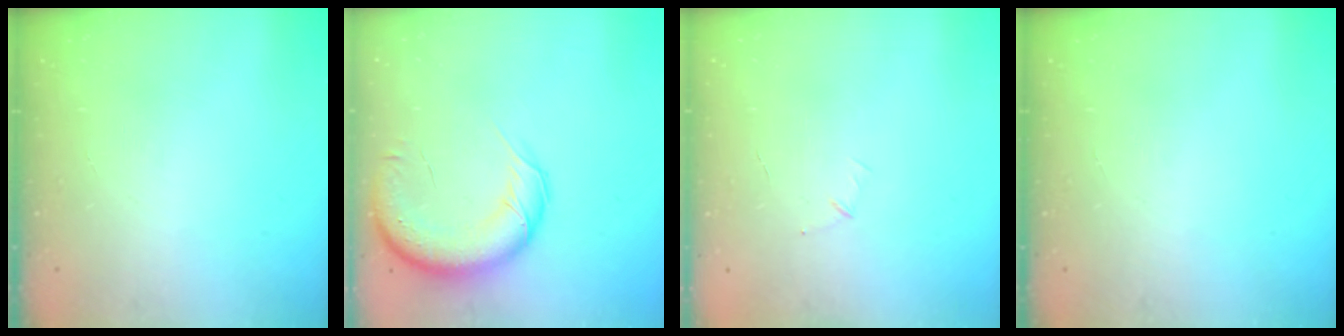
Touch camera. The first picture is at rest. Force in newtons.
{"total": 14.9, "press": 14.5, "slide": 3.5}
{"total": 4.0, "press": 3.8, "slide": 1.0}
{"total": 0.0}